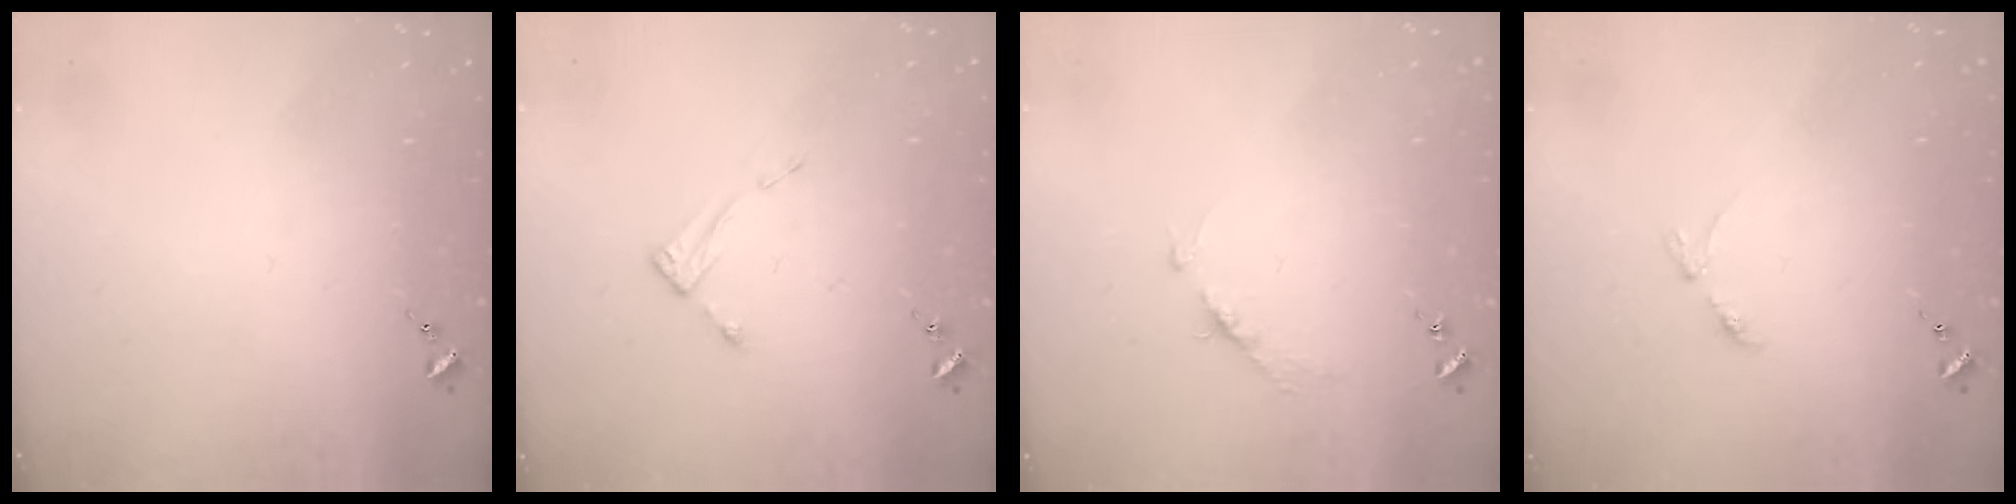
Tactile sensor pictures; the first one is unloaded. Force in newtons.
{"total": 2.6, "press": 2.6, "slide": 0.3}
{"total": 4.4, "press": 4.4, "slide": 0.6}
{"total": 2.8, "press": 2.8, "slide": 0.5}